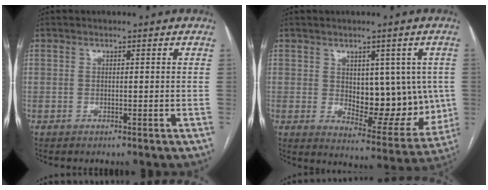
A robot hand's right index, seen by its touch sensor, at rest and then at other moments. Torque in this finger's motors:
{"motor_torque": [0.81, 0.49, 0.23, 0.06]}